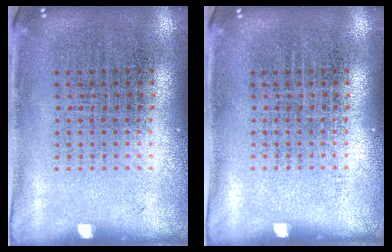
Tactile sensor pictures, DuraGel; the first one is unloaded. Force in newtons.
{"total": 0.0}